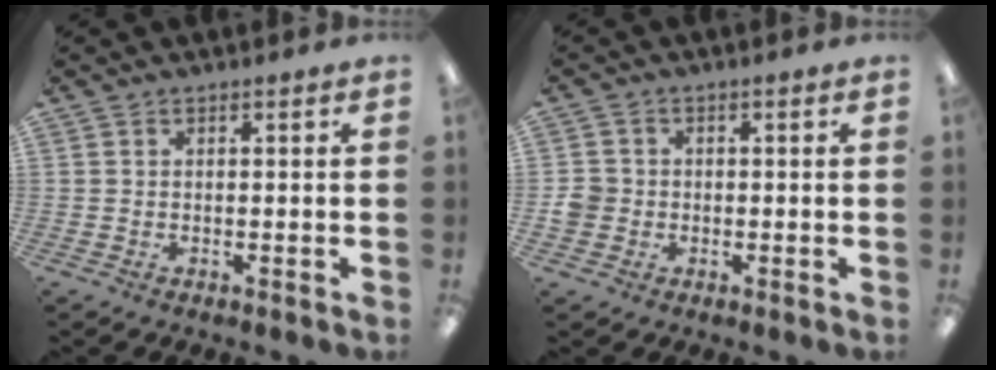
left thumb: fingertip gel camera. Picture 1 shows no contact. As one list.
[{"total": 3.6, "force": [-0.7, 3.4, 0.9], "torque": [-0.007, 0.003, -0.014]}]